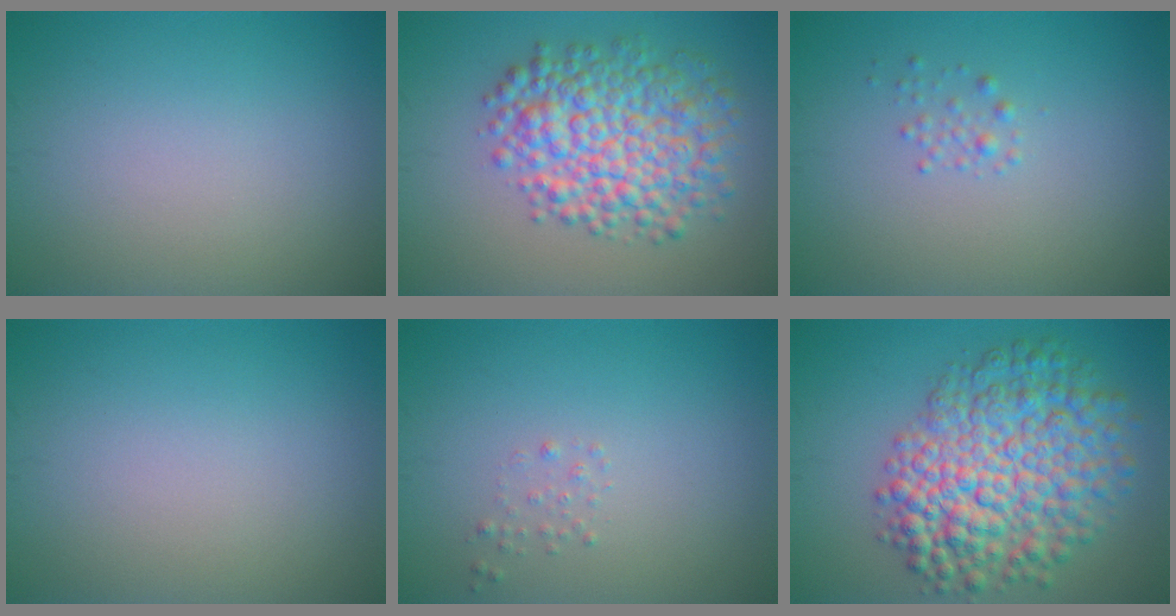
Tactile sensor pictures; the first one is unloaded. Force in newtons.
{"total": 8.0, "press": 8.0, "slide": 0.2}
{"total": 0.9, "press": 0.9, "slide": 0.0}
{"total": 0.0}
{"total": 0.6, "press": 0.6, "slide": 0.1}
{"total": 9.7, "press": 9.7, "slide": 0.3}